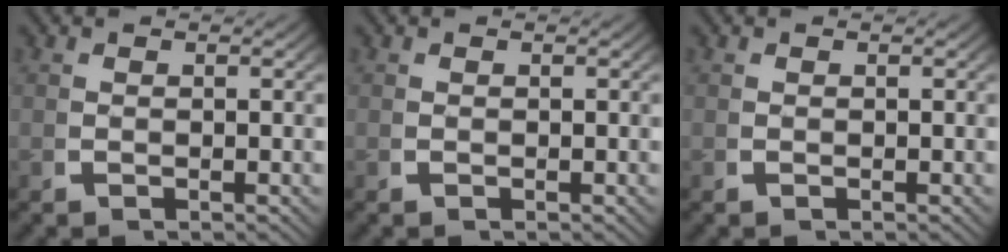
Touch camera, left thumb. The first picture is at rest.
{"total": 0.0}
{"total": 0.0}